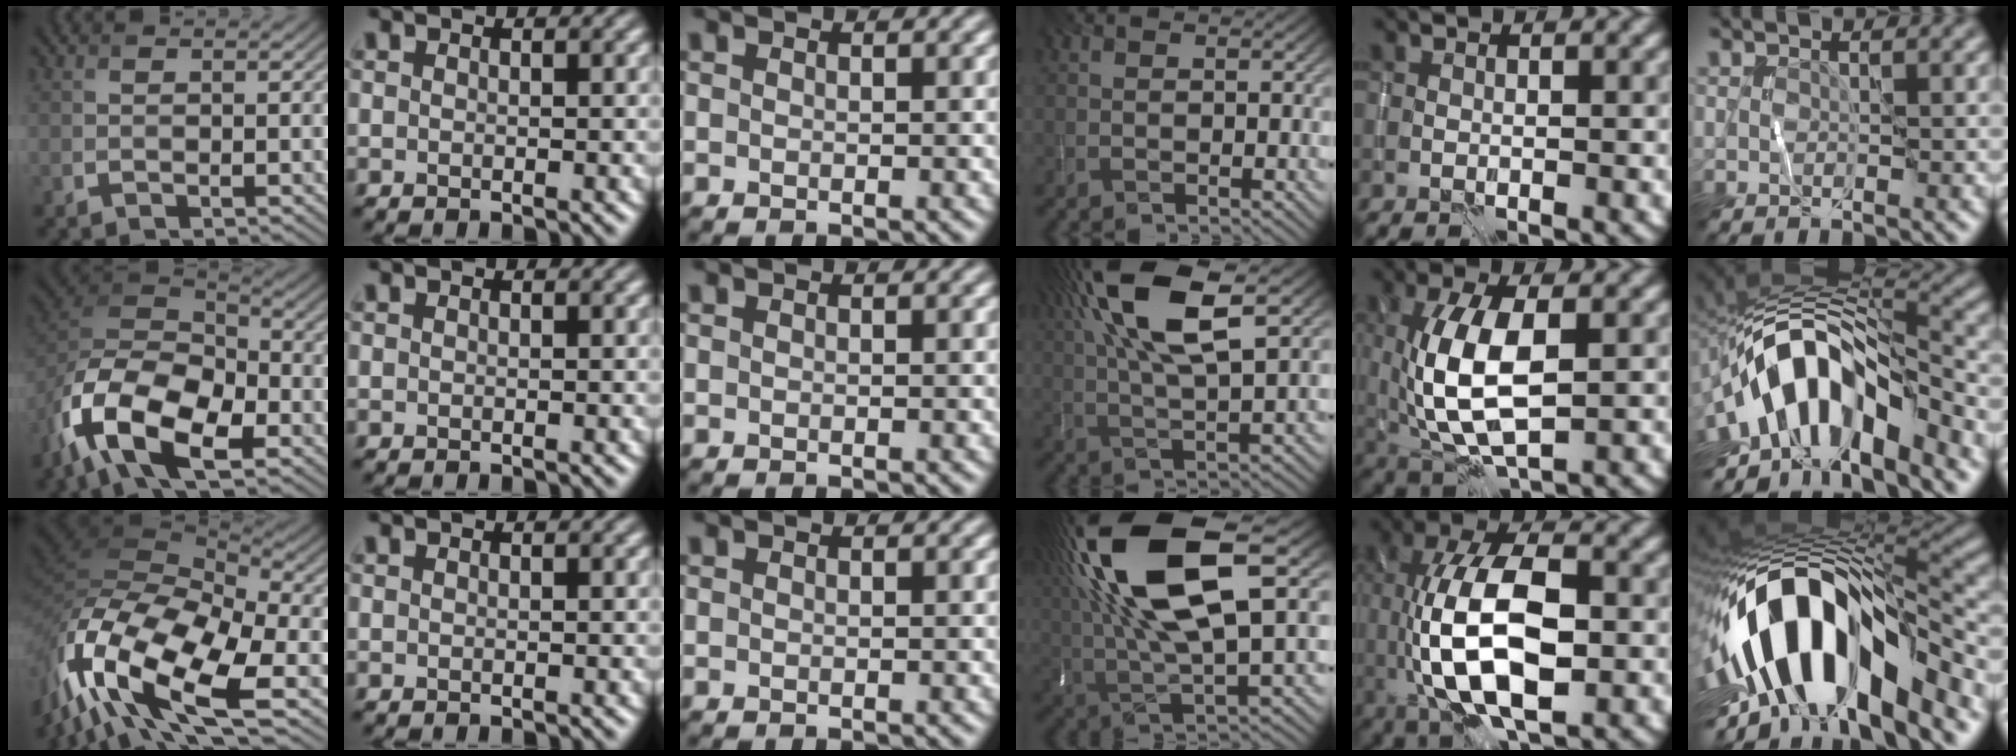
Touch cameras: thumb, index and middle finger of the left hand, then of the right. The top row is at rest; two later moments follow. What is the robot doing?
{"motion": "wipe", "object": "whiteboard"}